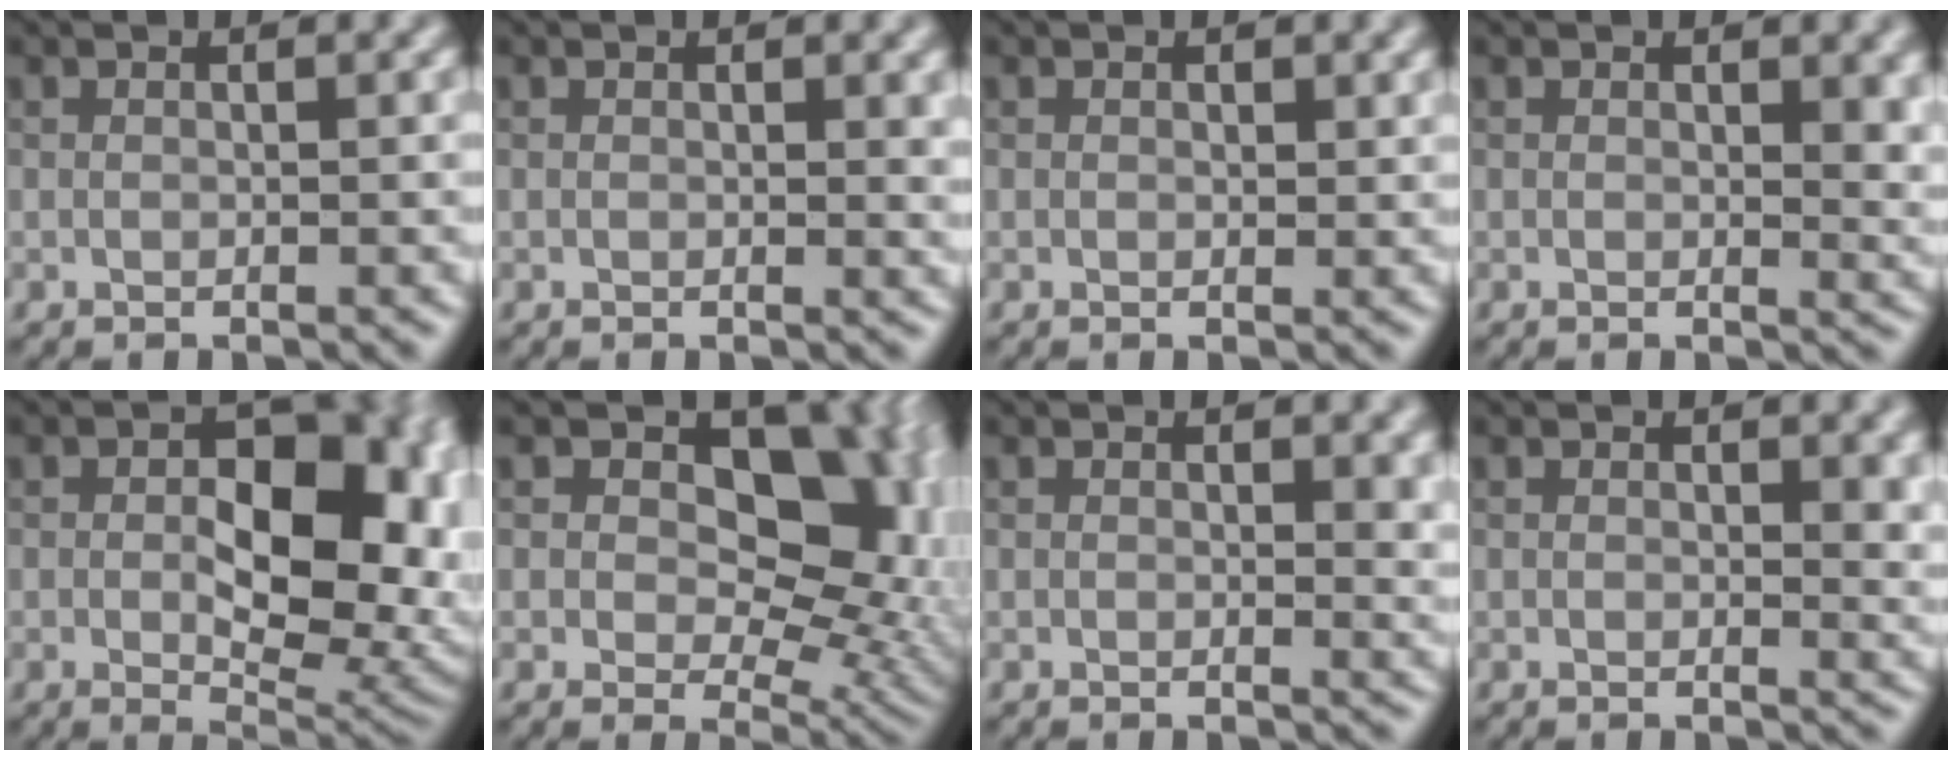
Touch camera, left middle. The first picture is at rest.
{"total": 1.1, "force": [0.5, 0.3, 1.0], "torque": [-0.009, -0.003, 0.008]}
{"total": 0.6, "force": [0.4, 0.4, 0.3], "torque": [-0.002, -0.004, 0.004]}
{"total": 2.7, "force": [0.7, 1.1, 2.3], "torque": [-0.023, -0.005, 0.013]}
{"total": 13.3, "force": [0.1, 7.8, 10.7], "torque": [-0.118, -0.007, 0.009]}
{"total": 12.3, "force": [2.8, 8.3, 8.7], "torque": [-0.092, -0.007, 0.047]}
{"total": 2.0, "force": [0.6, 0.8, 1.7], "torque": [-0.017, -0.005, 0.011]}
{"total": 2.3, "force": [0.7, 0.9, 2.0], "torque": [-0.020, -0.005, 0.012]}